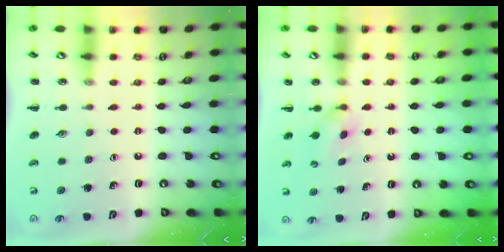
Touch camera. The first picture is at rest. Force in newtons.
{"total": 3.0, "press": 2.8, "slide": 0.9}